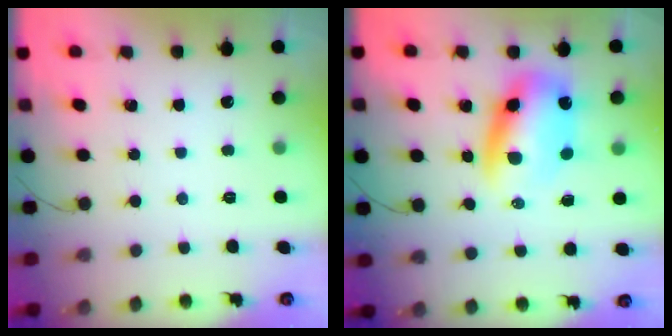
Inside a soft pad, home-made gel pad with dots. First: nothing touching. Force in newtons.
{"total": 9.8, "press": 9.5, "slide": 2.5}